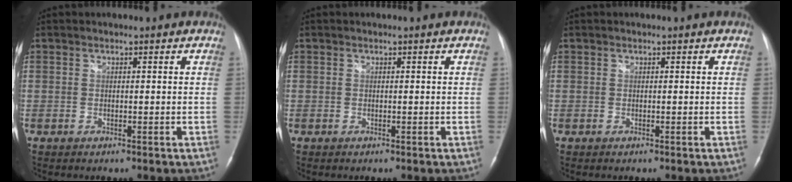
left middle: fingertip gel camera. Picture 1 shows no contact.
{"total": 0.0}
{"total": 0.0}